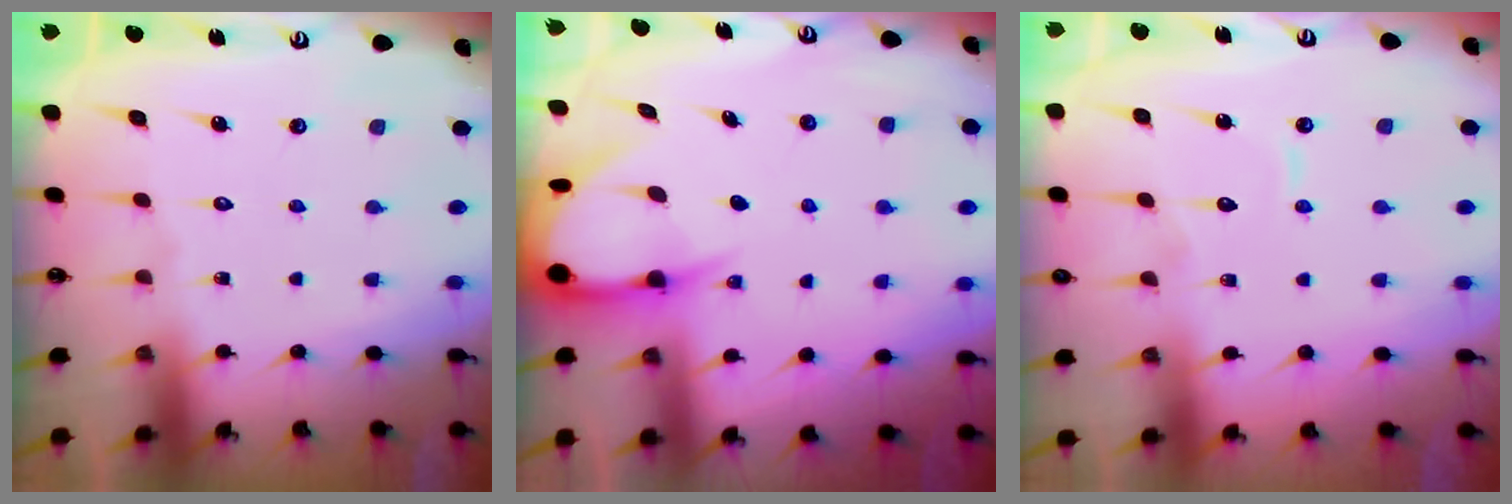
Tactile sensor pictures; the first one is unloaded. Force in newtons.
{"total": 7.1, "press": 7.0, "slide": 0.8}
{"total": 5.2, "press": 5.2, "slide": 0.4}